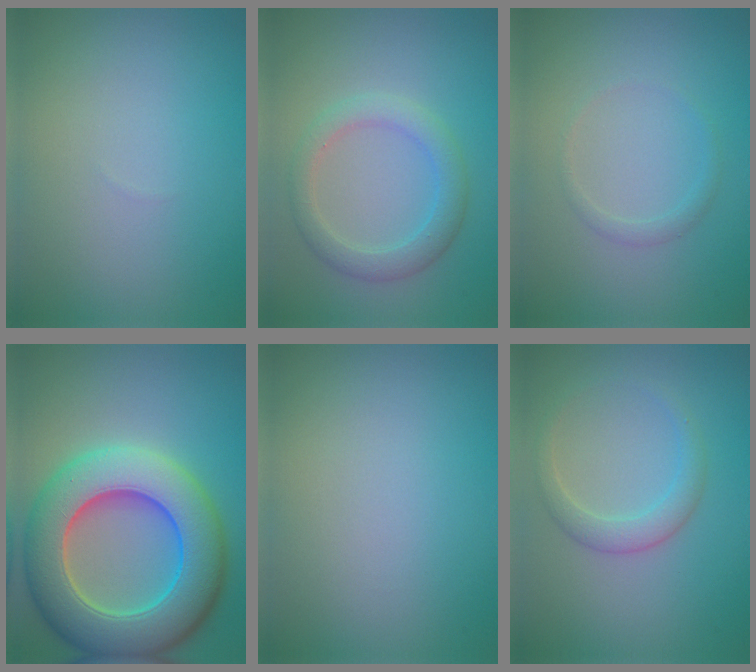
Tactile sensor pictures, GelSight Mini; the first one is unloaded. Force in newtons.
{"total": 3.0, "press": 2.9, "slide": 0.3}
{"total": 0.9, "press": 0.9, "slide": 0.0}
{"total": 11.3, "press": 11.3, "slide": 0.8}
{"total": 0.0}
{"total": 2.2, "press": 2.2, "slide": 0.1}